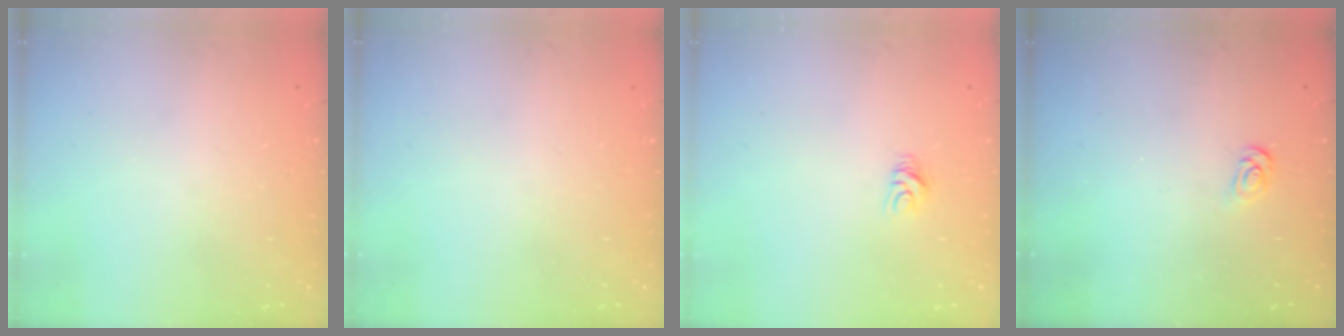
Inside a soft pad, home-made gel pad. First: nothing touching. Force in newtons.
{"total": 0.0}
{"total": 5.0, "press": 5.0, "slide": 0.3}
{"total": 2.6, "press": 2.6, "slide": 0.3}